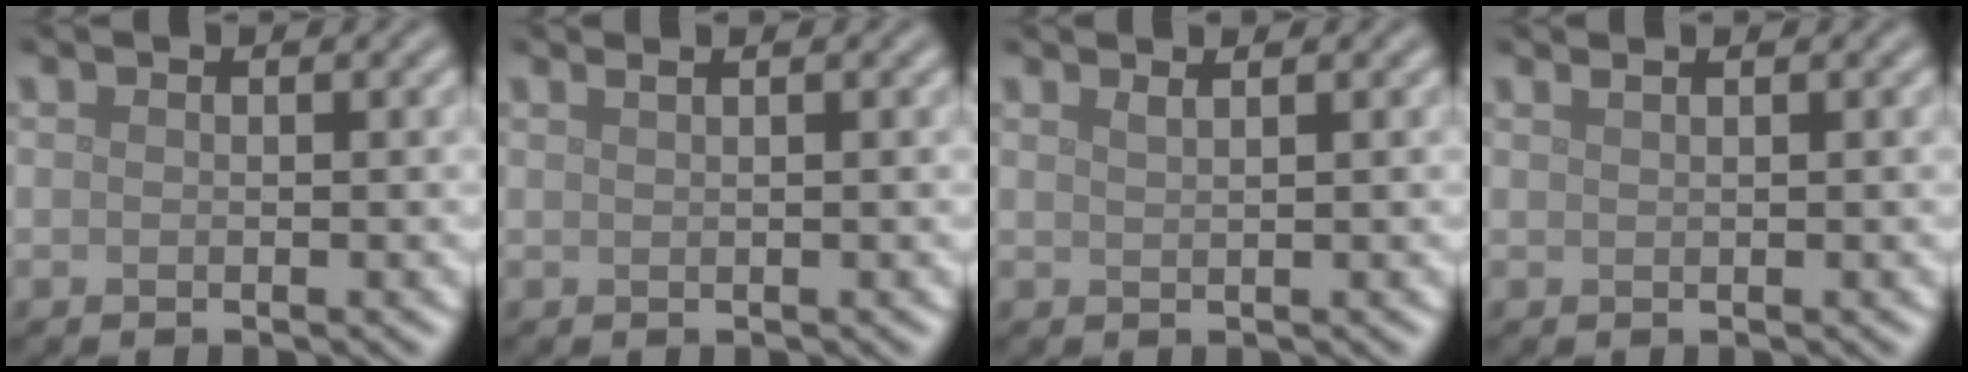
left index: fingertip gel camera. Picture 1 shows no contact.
{"total": 2.1, "force": [1.3, 1.0, 1.3], "torque": [-0.002, 0.004, -0.005]}
{"total": 1.2, "force": [0.9, 0.5, 0.7], "torque": [-0.002, 0.003, 0.006]}
{"total": 1.2, "force": [0.9, 0.5, 0.7], "torque": [-0.002, -0.002, 0.004]}